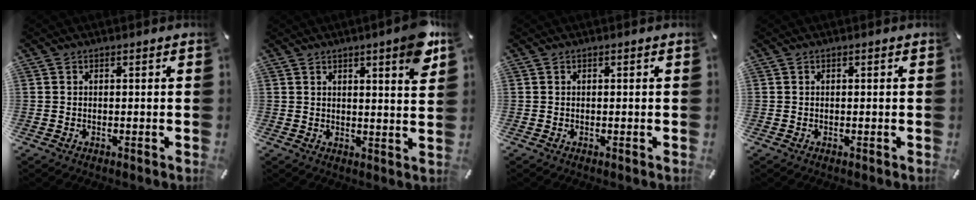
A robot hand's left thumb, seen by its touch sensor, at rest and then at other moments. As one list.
[{"total": 6.5, "force": [4.2, 1.0, 4.9], "torque": [-0.071, -0.023, 0.067]}, {"total": 0.0}, {"total": 0.0}]